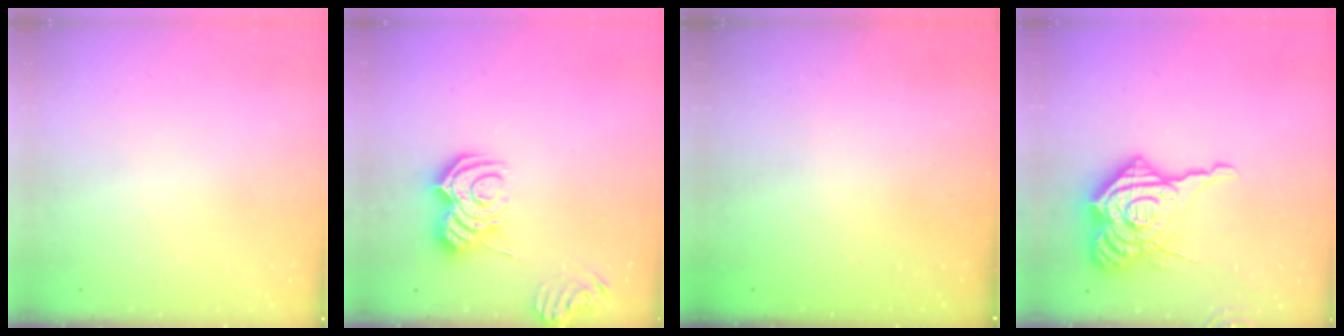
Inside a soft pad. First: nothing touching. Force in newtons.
{"total": 10.1, "press": 10.1, "slide": 0.9}
{"total": 2.2, "press": 2.1, "slide": 0.7}
{"total": 23.6, "press": 23.4, "slide": 2.7}